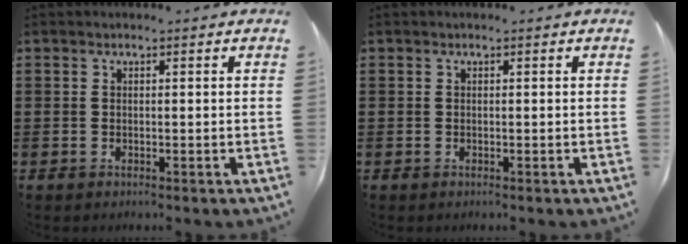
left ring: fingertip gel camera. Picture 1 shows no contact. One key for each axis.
{"total": 0.0}